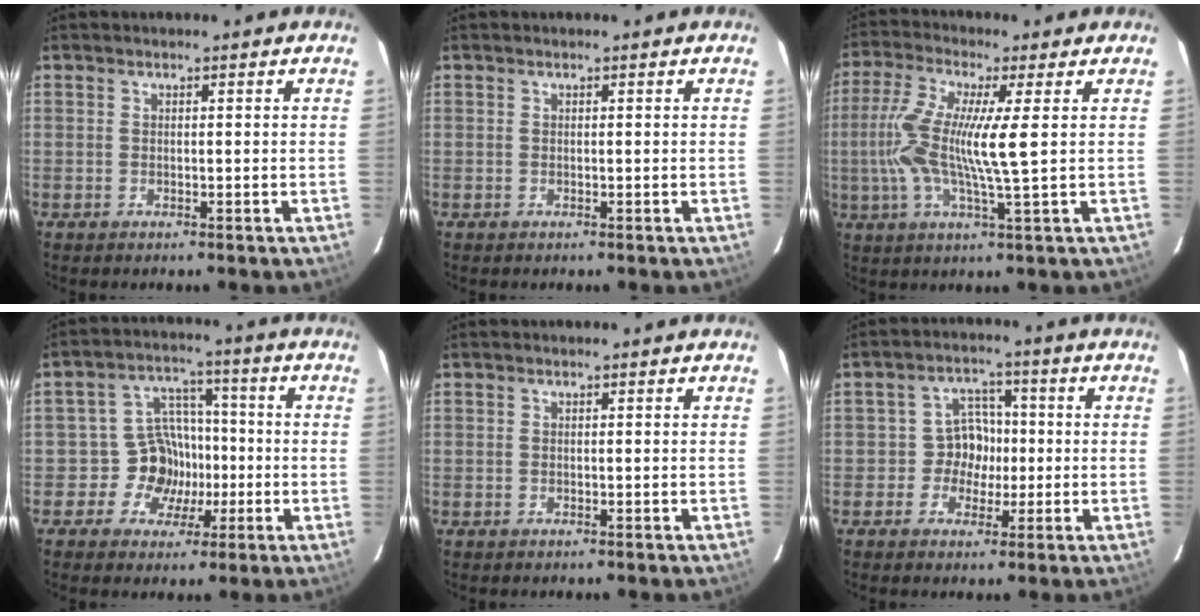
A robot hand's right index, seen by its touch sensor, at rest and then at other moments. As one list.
[{"total": 0.0}, {"total": 12.4, "force": [0.3, 0.4, 12.4], "torque": [-0.242, -0.005, 0.002]}, {"total": 8.1, "force": [-2.7, 7.5, 1.5], "torque": [-0.027, 0.034, -0.047]}, {"total": 0.0}, {"total": 5.4, "force": [-1.2, 5.2, 1.1], "torque": [-0.010, 0.020, -0.027]}]